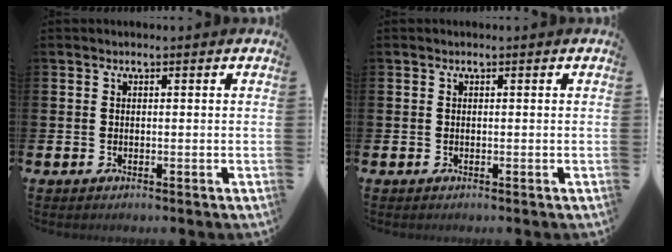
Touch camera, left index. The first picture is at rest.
{"total": 0.0}